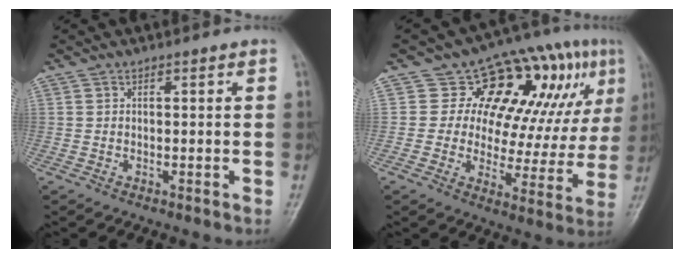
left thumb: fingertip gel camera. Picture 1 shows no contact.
{"total": 17.9, "force": [7.3, 9.7, 13.1], "torque": [-0.108, -0.011, 0.100]}